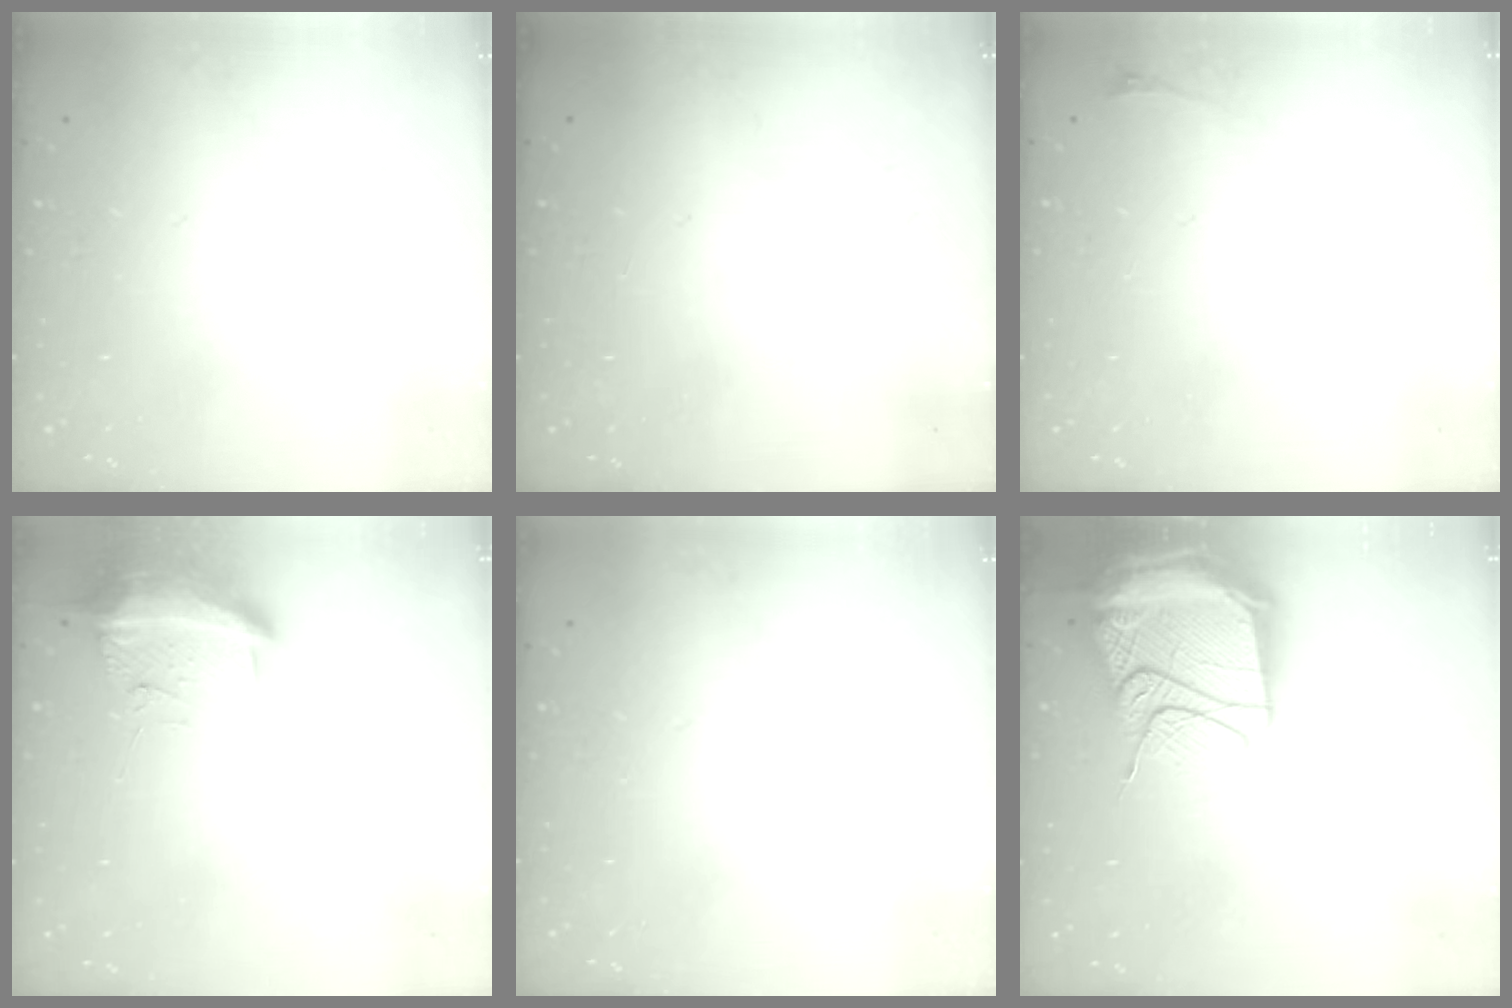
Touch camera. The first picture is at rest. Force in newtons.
{"total": 0.0}
{"total": 2.8, "press": 2.1, "slide": 1.9}
{"total": 10.0, "press": 9.9, "slide": 1.7}
{"total": 16.0, "press": 1.9, "slide": 15.9}
{"total": 24.0, "press": 20.5, "slide": 12.5}